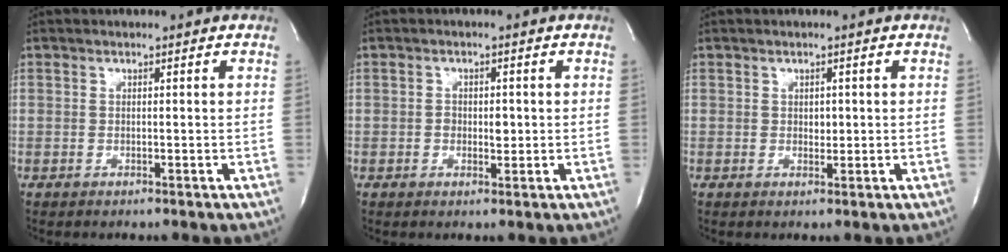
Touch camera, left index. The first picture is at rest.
{"total": 2.2, "force": [-0.2, 1.5, 1.7], "torque": [-0.027, 0.002, -0.001]}
{"total": 1.2, "force": [0.2, 0.8, 0.8], "torque": [-0.010, -0.001, 0.003]}